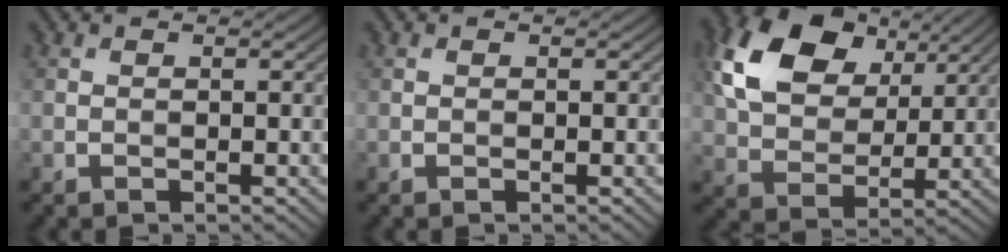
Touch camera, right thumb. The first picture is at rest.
{"total": 0.0}
{"total": 14.4, "force": [6.4, 9.3, 8.9], "torque": [-0.196, 0.016, 0.114]}